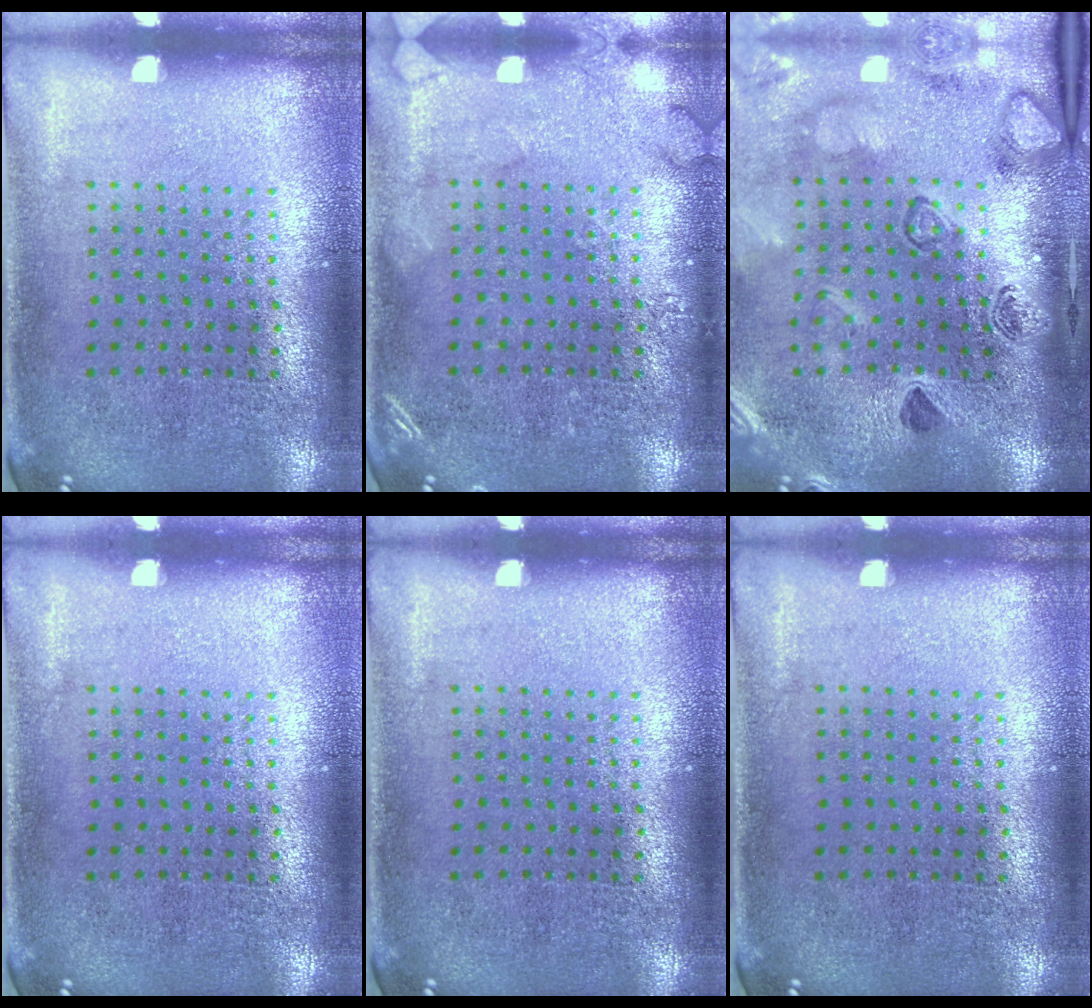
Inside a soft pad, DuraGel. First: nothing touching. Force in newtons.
{"total": 1.8, "press": 1.8, "slide": 0.3}
{"total": 2.7, "press": 2.5, "slide": 1.0}
{"total": 0.0}
{"total": 0.0}
{"total": 0.0}